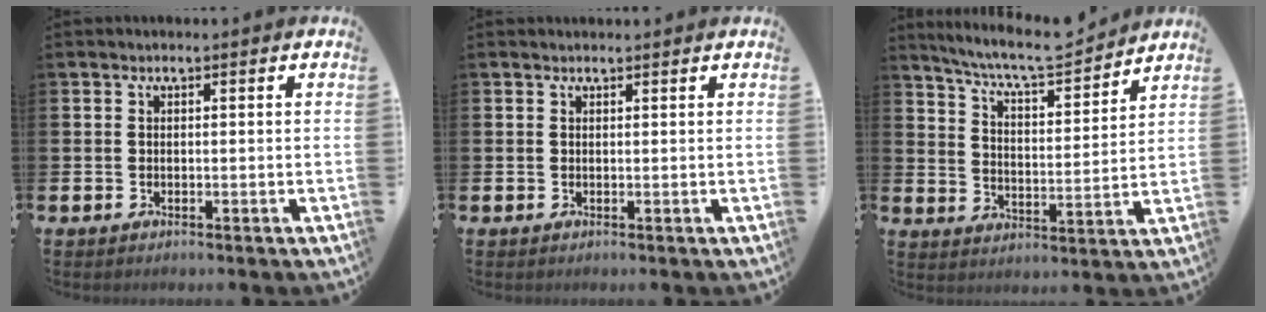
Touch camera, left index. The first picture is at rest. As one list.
[{"total": 0.6, "force": [0.6, 0.1, 0.0], "torque": [0.007, -0.004, 0.010]}, {"total": 8.0, "force": [7.5, 0.8, 2.5], "torque": [-0.072, -0.050, 0.130]}]